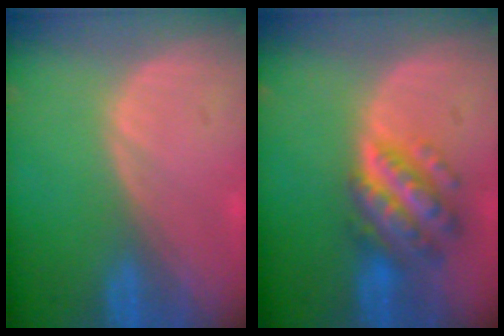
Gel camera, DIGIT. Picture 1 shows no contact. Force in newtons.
{"total": 7.7, "press": 7.7, "slide": 0.5}